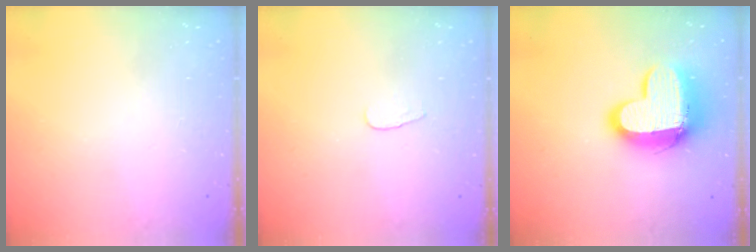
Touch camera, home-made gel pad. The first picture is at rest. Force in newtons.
{"total": 2.8, "press": 2.8, "slide": 0.3}
{"total": 14.8, "press": 14.7, "slide": 1.2}